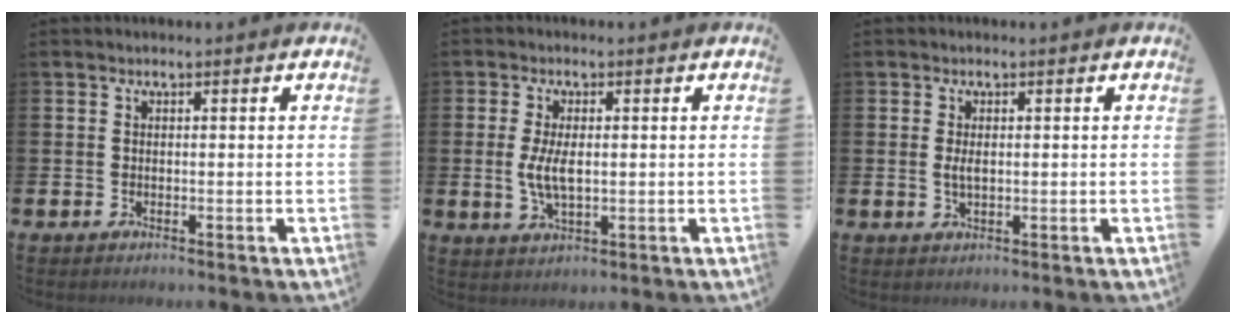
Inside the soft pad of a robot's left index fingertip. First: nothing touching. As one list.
[{"total": 4.4, "force": [0.2, 2.0, 4.0], "torque": [-0.079, 0.001, -0.001]}, {"total": 1.8, "force": [0.2, 0.8, 1.6], "torque": [-0.027, 0.001, 0.000]}]